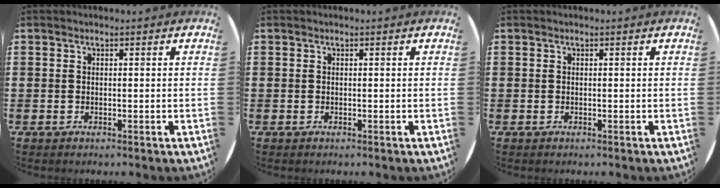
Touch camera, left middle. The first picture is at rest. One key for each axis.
{"total": 0.0}
{"total": 0.0}